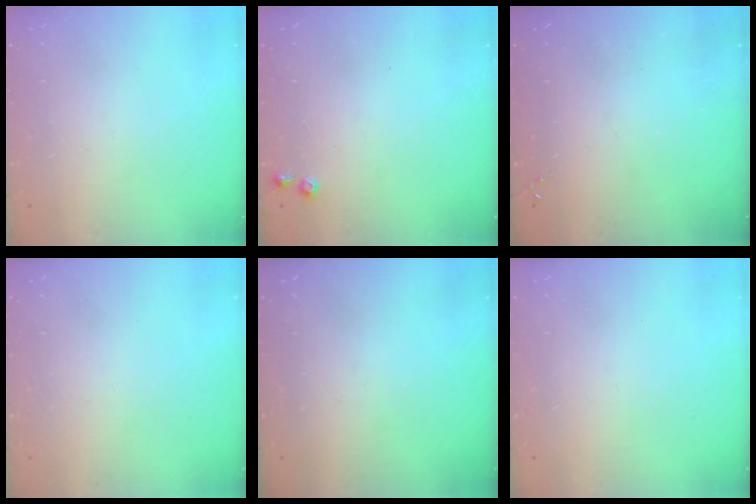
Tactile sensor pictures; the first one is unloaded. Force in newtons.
{"total": 3.8, "press": 3.7, "slide": 0.6}
{"total": 0.0}
{"total": 0.0}
{"total": 0.0}
{"total": 0.0}